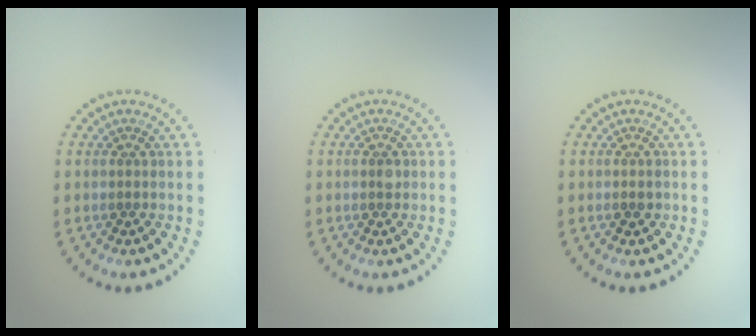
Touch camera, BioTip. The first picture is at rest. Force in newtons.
{"total": 0.9, "press": 0.9, "slide": 0.0}
{"total": 0.9, "press": 0.9, "slide": 0.2}